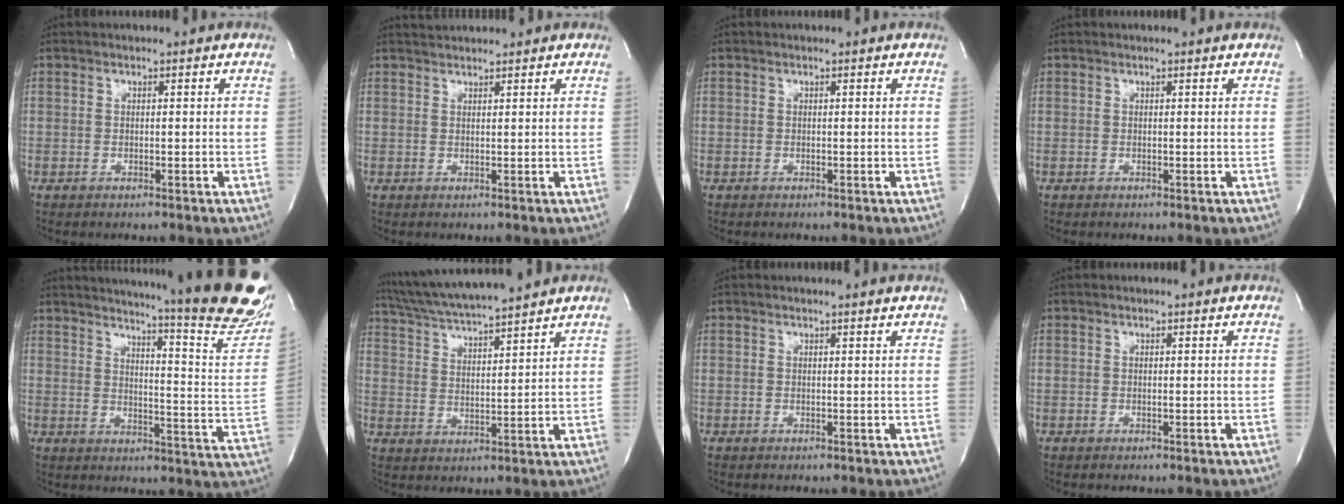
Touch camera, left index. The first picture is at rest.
{"total": 2.3, "force": [2.3, -0.2, 0.1], "torque": [-0.003, 0.021, 0.046]}
{"total": 0.0}
{"total": 1.1, "force": [1.0, -0.1, 0.3], "torque": [-0.012, -0.001, 0.012]}
{"total": 28.0, "force": [23.2, 1.4, 15.7], "torque": [-0.199, -0.107, 0.273]}
{"total": 13.4, "force": [12.2, -0.6, 5.6], "torque": [-0.110, 0.019, 0.203]}
{"total": 2.4, "force": [2.3, -0.5, 0.7], "torque": [-0.017, 0.001, 0.024]}
{"total": 0.5, "force": [0.5, 0.0, 0.2], "torque": [-0.007, -0.001, 0.006]}